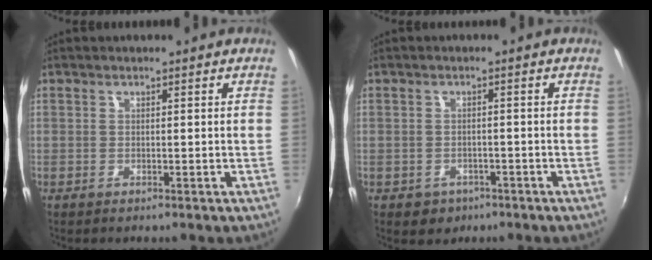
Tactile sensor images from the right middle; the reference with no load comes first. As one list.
[{"total": 3.7, "force": [-1.8, 3.0, 1.0], "torque": [-0.029, -0.002, -0.021]}]